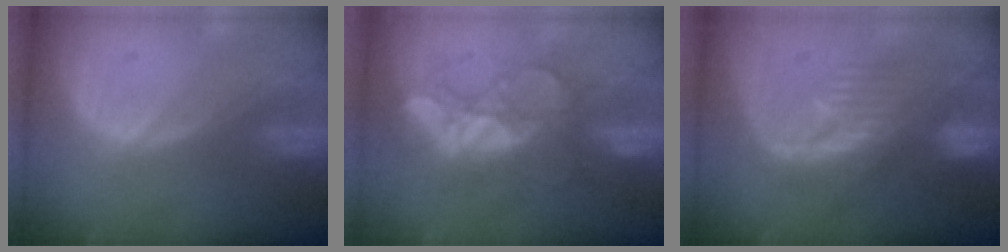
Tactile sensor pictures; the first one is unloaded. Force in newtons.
{"total": 9.6, "press": 8.5, "slide": 4.4}
{"total": 9.4, "press": 9.0, "slide": 2.7}